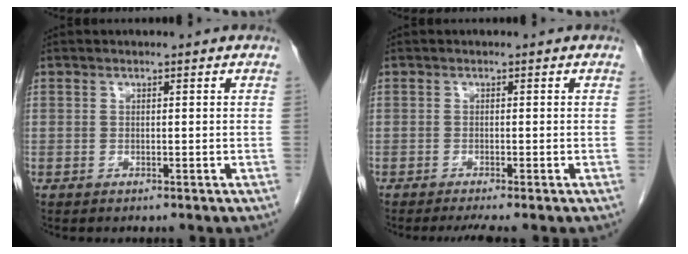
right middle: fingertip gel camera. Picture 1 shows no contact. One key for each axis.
{"total": 2.6, "fx": -2.1, "fy": -0.2, "fz": 1.6, "tx": -0.022, "ty": -0.006, "tz": -0.035}